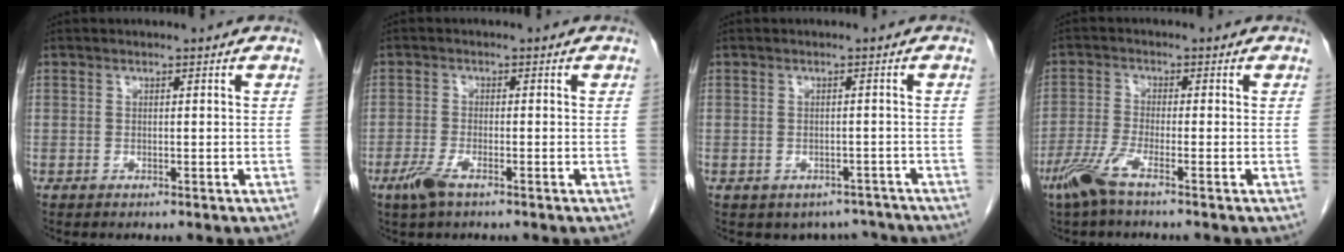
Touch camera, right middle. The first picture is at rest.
{"total": 3.6, "force": [-2.3, 0.5, 2.7], "torque": [-0.063, -0.007, -0.048]}
{"total": 4.2, "force": [-3.6, 2.2, 0.0], "torque": [0.012, 0.013, -0.040]}
{"total": 4.7, "force": [-3.2, -0.1, 3.4], "torque": [-0.078, -0.009, -0.072]}